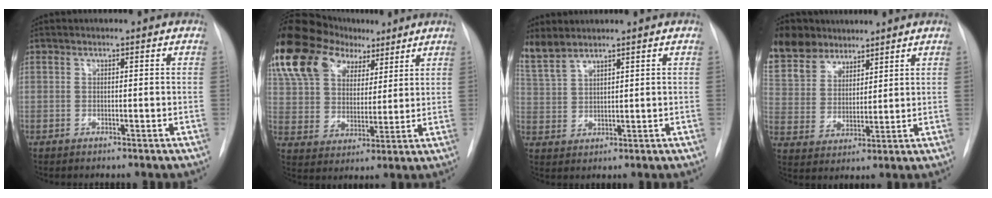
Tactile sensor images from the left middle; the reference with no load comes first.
{"total": 25.2, "force": [15.5, 15.5, 12.4], "torque": [-0.309, 0.086, 0.282]}
{"total": 5.3, "force": [4.9, 1.0, 1.7], "torque": [-0.052, 0.011, 0.115]}
{"total": 14.8, "force": [11.7, 8.1, 4.3], "torque": [-0.108, 0.039, 0.229]}